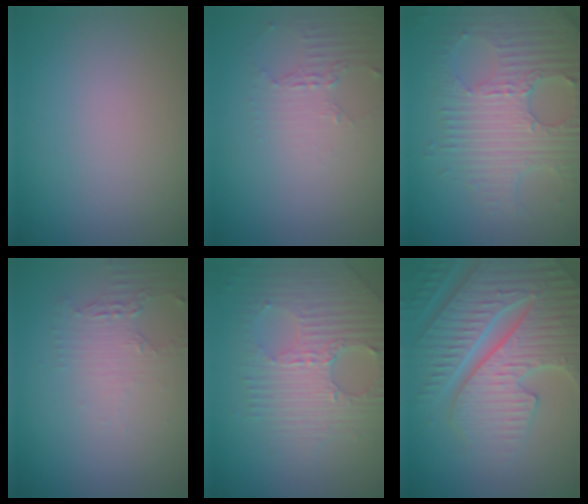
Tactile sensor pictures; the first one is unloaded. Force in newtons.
{"total": 2.0, "press": 1.5, "slide": 1.4}
{"total": 7.6, "press": 5.2, "slide": 5.6}
{"total": 2.2, "press": 1.8, "slide": 1.2}
{"total": 7.1, "press": 4.6, "slide": 5.4}
{"total": 7.4, "press": 7.2, "slide": 1.7}